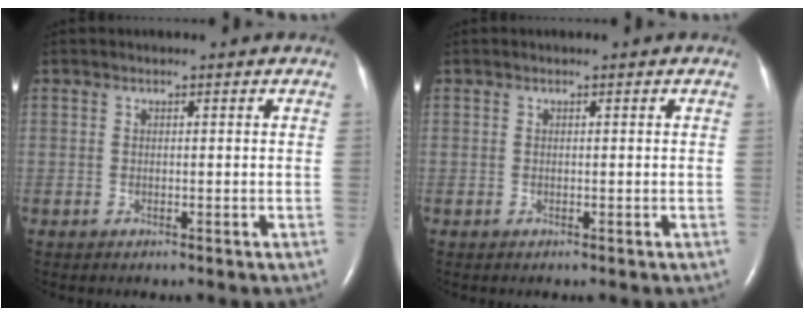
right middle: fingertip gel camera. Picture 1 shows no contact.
{"total": 0.0}